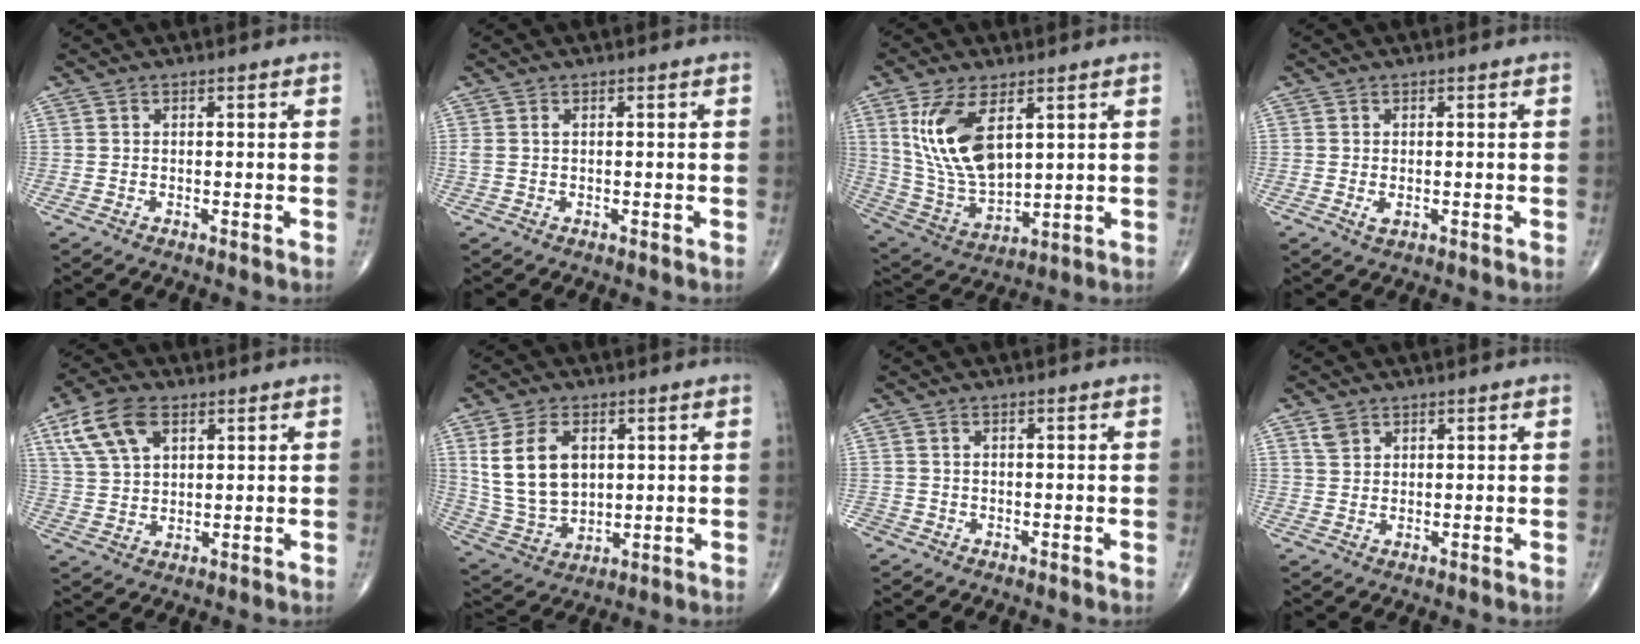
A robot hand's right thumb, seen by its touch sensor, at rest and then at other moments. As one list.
[{"total": 1.1, "force": [0.3, 0.6, 0.9], "torque": [-0.027, 0.012, 0.012]}, {"total": 15.5, "force": [5.5, 7.6, 12.3], "torque": [-0.236, -0.023, 0.121]}, {"total": 1.5, "force": [-0.3, 0.9, 1.2], "torque": [-0.023, -0.005, -0.004]}, {"total": 10.3, "force": [4.8, 5.8, 7.0], "torque": [-0.134, -0.002, 0.096]}, {"total": 13.0, "force": [3.4, 8.5, 9.2], "torque": [-0.164, -0.014, 0.078]}, {"total": 1.8, "force": [-1.1, 1.4, 0.2], "torque": [-0.003, 0.005, -0.025]}, {"total": 2.5, "force": [1.5, 1.7, 1.0], "torque": [-0.012, -0.003, 0.031]}]